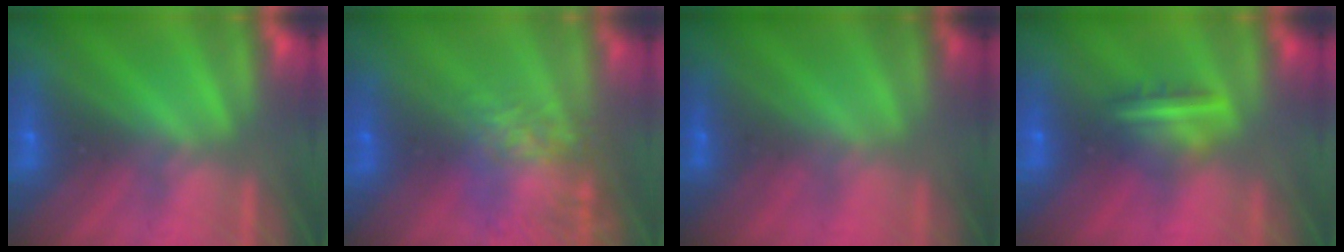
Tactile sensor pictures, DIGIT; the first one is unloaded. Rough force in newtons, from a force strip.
{"total": 5.7}
{"total": 1.2}
{"total": 8.3}